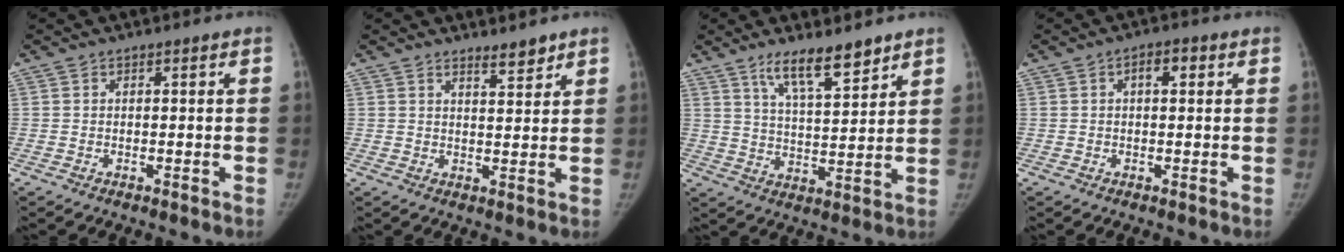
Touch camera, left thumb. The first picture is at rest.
{"total": 3.2, "force": [2.8, 0.8, 1.4], "torque": [-0.011, -0.026, 0.044]}
{"total": 9.6, "force": [7.1, 2.4, 6.1], "torque": [-0.089, -0.048, 0.127]}
{"total": 3.2, "force": [1.0, 1.5, 2.6], "torque": [-0.036, 0.007, 0.012]}